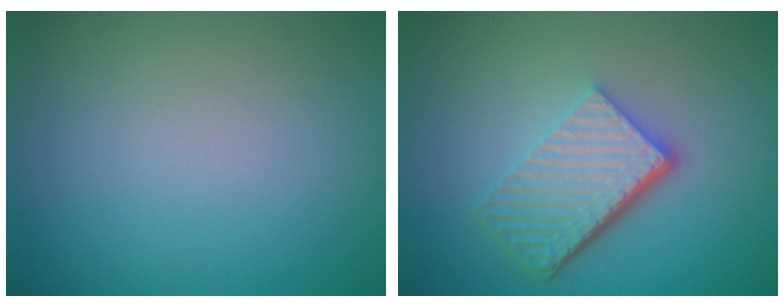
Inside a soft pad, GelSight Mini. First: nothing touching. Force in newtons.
{"total": 6.0, "press": 4.1, "slide": 4.4}